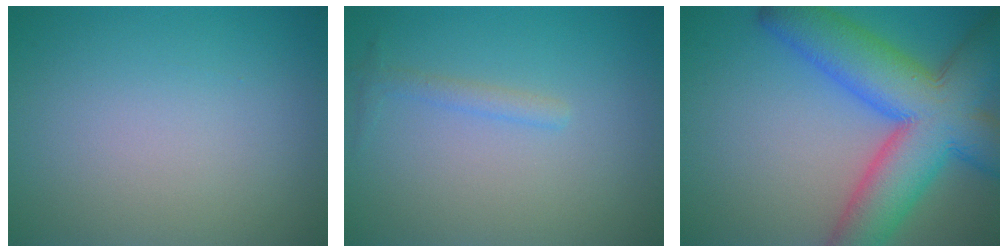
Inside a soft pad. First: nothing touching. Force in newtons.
{"total": 1.2, "press": 1.2, "slide": 0.0}
{"total": 12.3, "press": 12.3, "slide": 0.7}